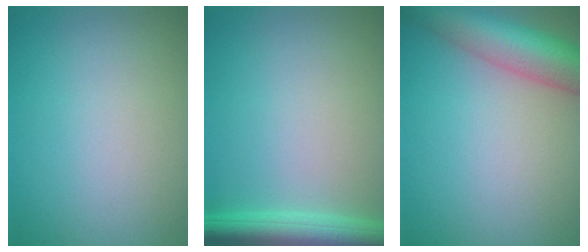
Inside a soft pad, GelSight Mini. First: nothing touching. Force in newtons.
{"total": 4.8, "press": 4.8, "slide": 0.2}
{"total": 7.6, "press": 7.6, "slide": 0.4}